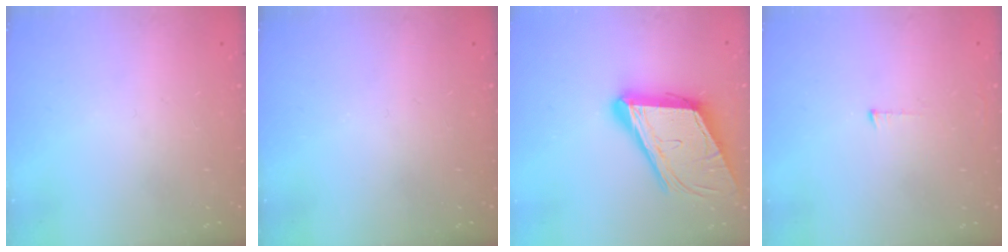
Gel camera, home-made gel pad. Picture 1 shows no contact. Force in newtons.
{"total": 0.0}
{"total": 18.6, "press": 18.2, "slide": 3.8}
{"total": 3.0, "press": 3.0, "slide": 0.3}